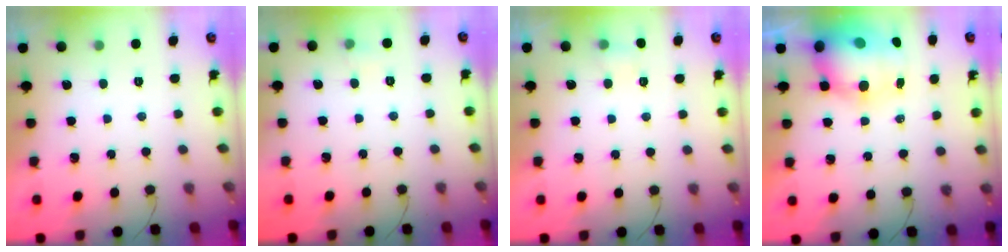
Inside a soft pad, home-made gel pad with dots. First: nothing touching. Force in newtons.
{"total": 3.0, "press": 2.7, "slide": 1.3}
{"total": 3.2, "press": 3.0, "slide": 0.9}
{"total": 14.3, "press": 13.9, "slide": 3.2}